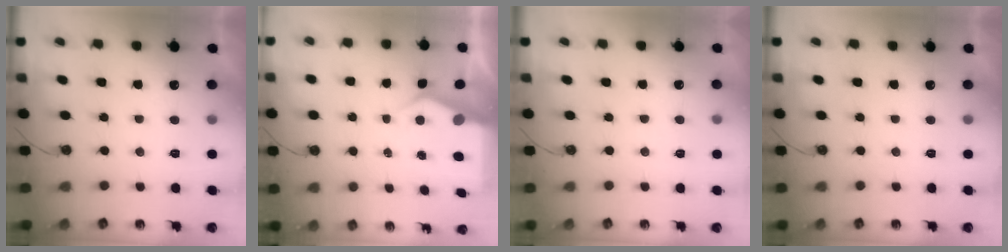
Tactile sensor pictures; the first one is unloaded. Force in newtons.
{"total": 5.3, "press": 5.2, "slide": 0.5}
{"total": 3.1, "press": 3.1, "slide": 0.5}
{"total": 0.0}